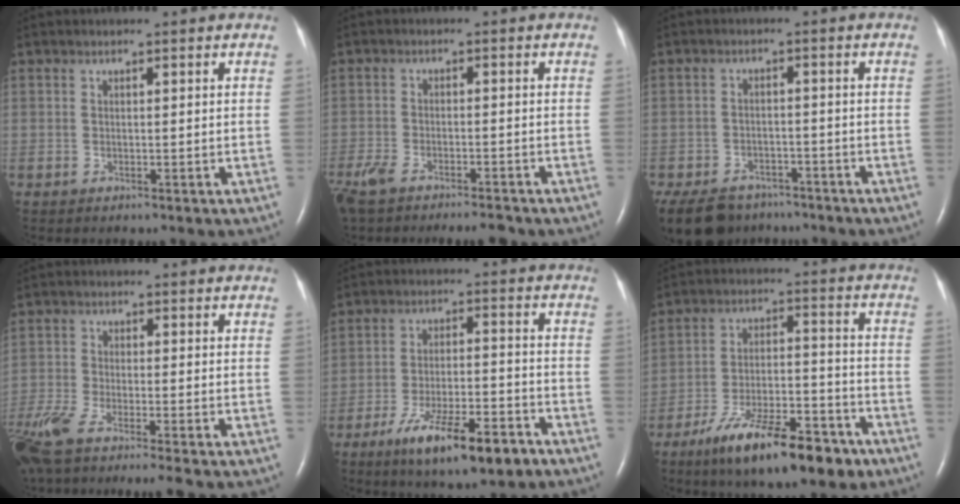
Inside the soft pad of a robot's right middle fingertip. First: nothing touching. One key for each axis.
{"total": 9.2, "fx": -7.4, "fy": 2.5, "fz": 4.9, "tx": -0.096, "ty": -0.008, "tz": -0.123}
{"total": 12.8, "fx": -9.7, "fy": 7.2, "fz": 4.3, "tx": -0.112, "ty": -0.011, "tz": -0.135}
{"total": 10.6, "fx": -8.2, "fy": 0.4, "fz": 6.6, "tx": -0.129, "ty": -0.023, "tz": -0.145}
{"total": 12.6, "fx": -7.8, "fy": 2.7, "fz": 9.5, "tx": -0.164, "ty": -0.010, "tz": -0.122}
{"total": 16.2, "fx": -10.7, "fy": 4.6, "fz": 11.3, "tx": -0.176, "ty": 0.001, "tz": -0.176}